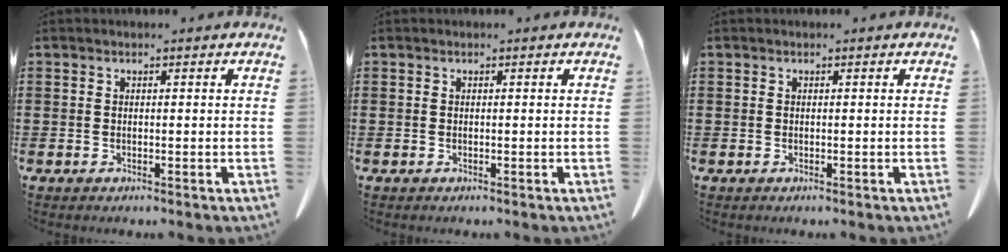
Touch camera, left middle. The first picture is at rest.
{"total": 0.0}
{"total": 0.0}